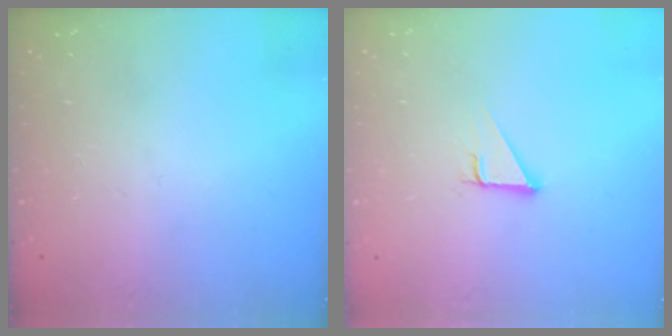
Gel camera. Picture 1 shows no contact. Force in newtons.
{"total": 2.8, "press": 2.8, "slide": 0.0}